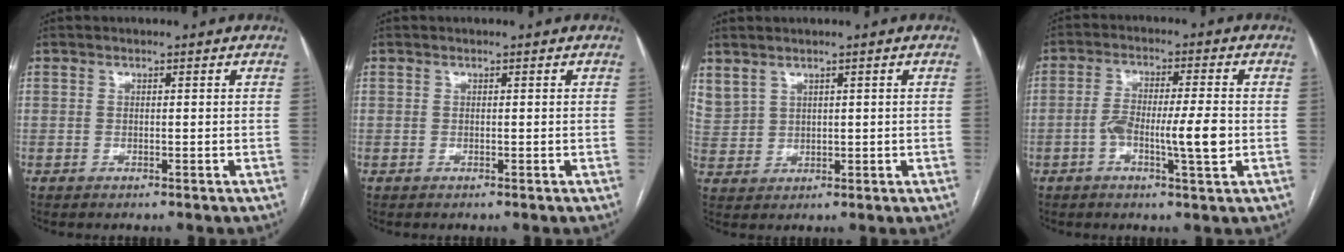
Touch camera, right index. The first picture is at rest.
{"total": 0.0}
{"total": 5.2, "force": [3.5, 3.3, 2.0], "torque": [-0.054, 0.010, 0.090]}
{"total": 8.1, "force": [-1.7, 1.0, 7.8], "torque": [-0.139, 0.005, -0.031]}